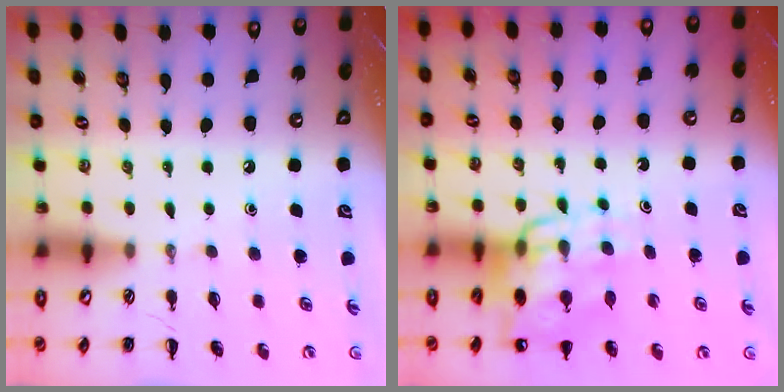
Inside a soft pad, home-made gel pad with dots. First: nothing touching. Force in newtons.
{"total": 13.6, "press": 13.1, "slide": 3.9}